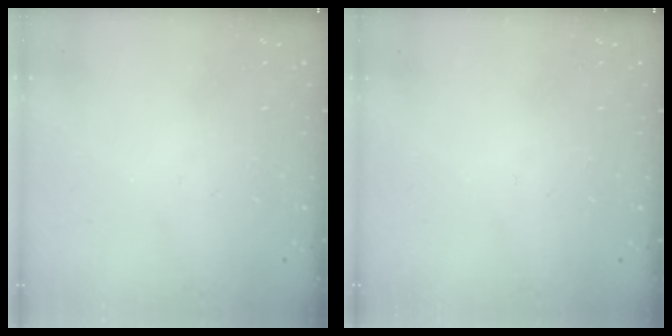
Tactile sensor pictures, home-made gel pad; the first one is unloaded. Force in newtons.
{"total": 0.0}